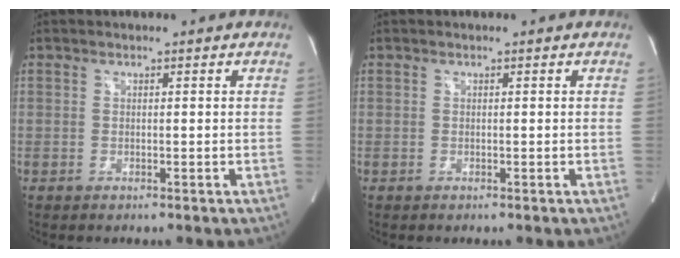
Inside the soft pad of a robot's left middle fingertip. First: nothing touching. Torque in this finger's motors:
{"motor_torque": [0.13, -0.16, -0.10, -0.01]}